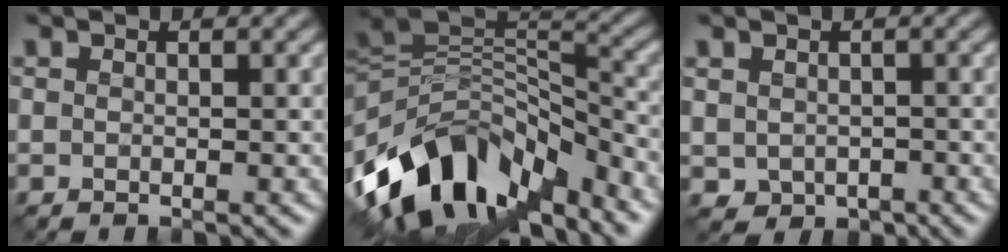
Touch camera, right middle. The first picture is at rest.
{"total": 12.8, "force": [-7.6, 6.6, 7.8], "torque": [-0.150, 0.015, -0.140]}
{"total": 2.0, "force": [-0.5, 1.7, 0.8], "torque": [-0.020, -0.010, -0.004]}